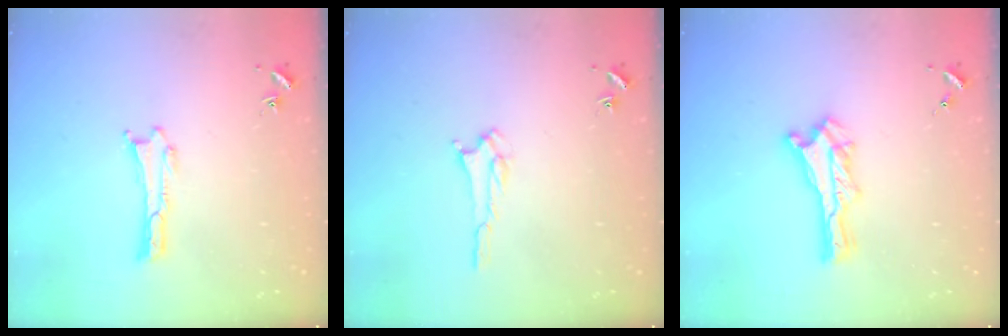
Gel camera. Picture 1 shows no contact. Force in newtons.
{"total": 1.5, "press": 1.5, "slide": 0.2}
{"total": 0.6, "press": 0.5, "slide": 0.2}